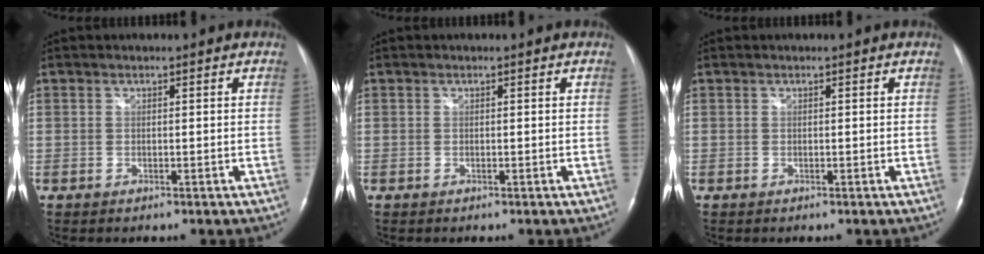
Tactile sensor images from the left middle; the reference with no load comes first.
{"total": 0.0}
{"total": 0.0}